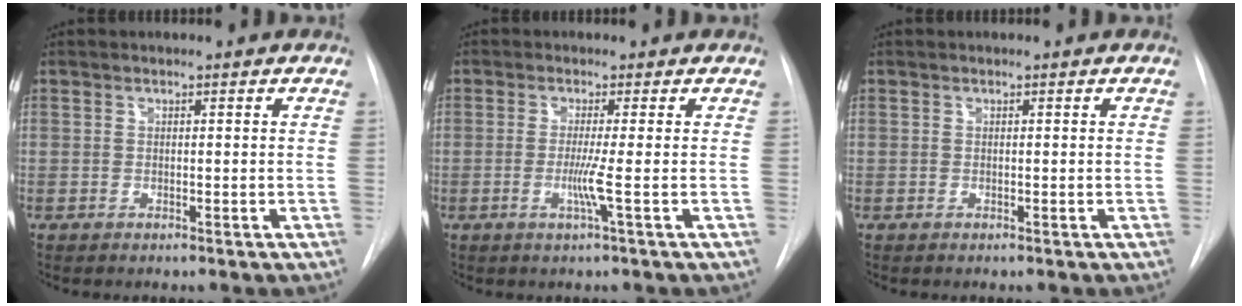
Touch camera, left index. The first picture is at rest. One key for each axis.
{"total": 2.9, "fx": -0.7, "fy": -1.0, "fz": 2.7, "tx": -0.053, "ty": -0.006, "tz": -0.016}
{"total": 0.0}